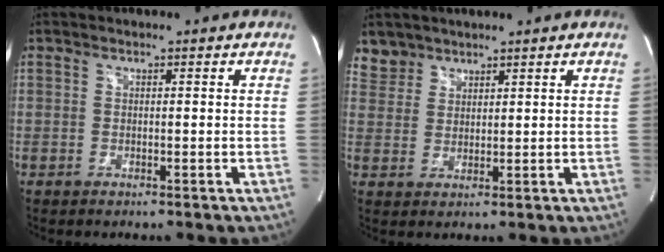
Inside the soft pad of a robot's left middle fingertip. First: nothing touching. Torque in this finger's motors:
{"motor_torque": [0.15, -0.19, -0.01, 0.00]}